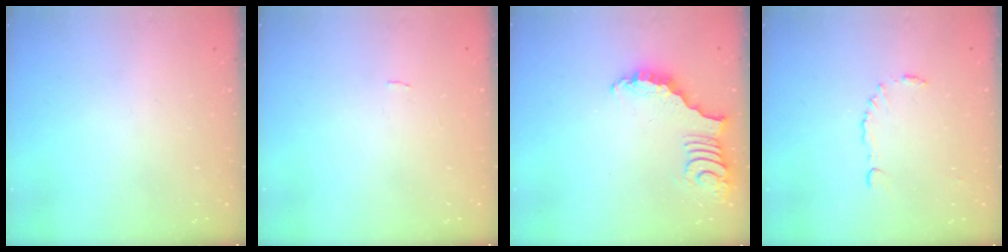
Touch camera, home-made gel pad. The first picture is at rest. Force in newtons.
{"total": 0.6, "press": 0.5, "slide": 0.2}
{"total": 3.4, "press": 3.3, "slide": 0.7}
{"total": 7.6, "press": 7.5, "slide": 0.4}